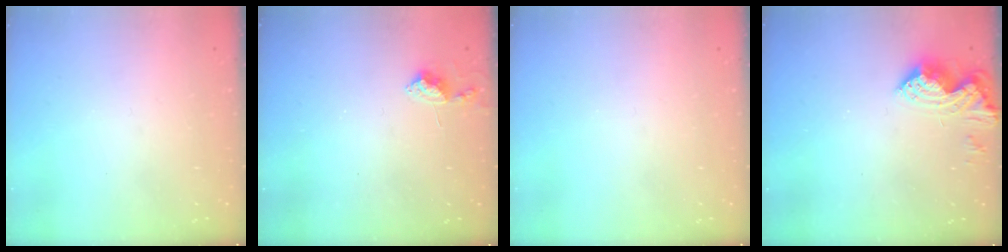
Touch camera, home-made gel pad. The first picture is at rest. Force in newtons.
{"total": 7.4, "press": 7.4, "slide": 0.7}
{"total": 0.0}
{"total": 12.7, "press": 12.7, "slide": 0.9}